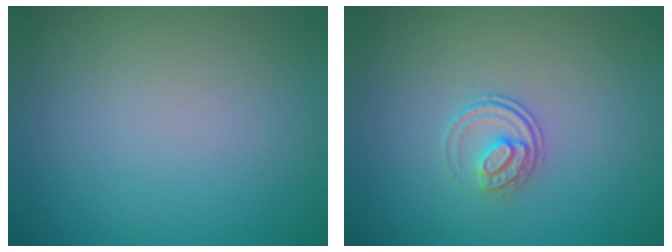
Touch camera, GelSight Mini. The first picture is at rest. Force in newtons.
{"total": 2.0, "press": 1.4, "slide": 1.3}